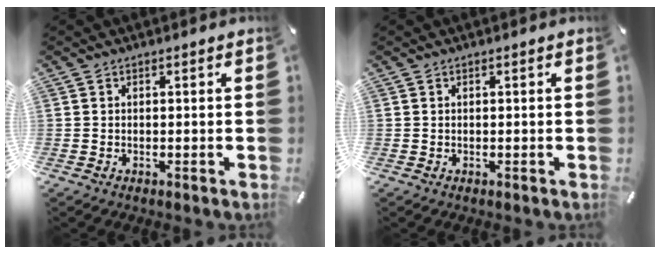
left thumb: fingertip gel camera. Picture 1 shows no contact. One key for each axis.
{"total": 0.0}